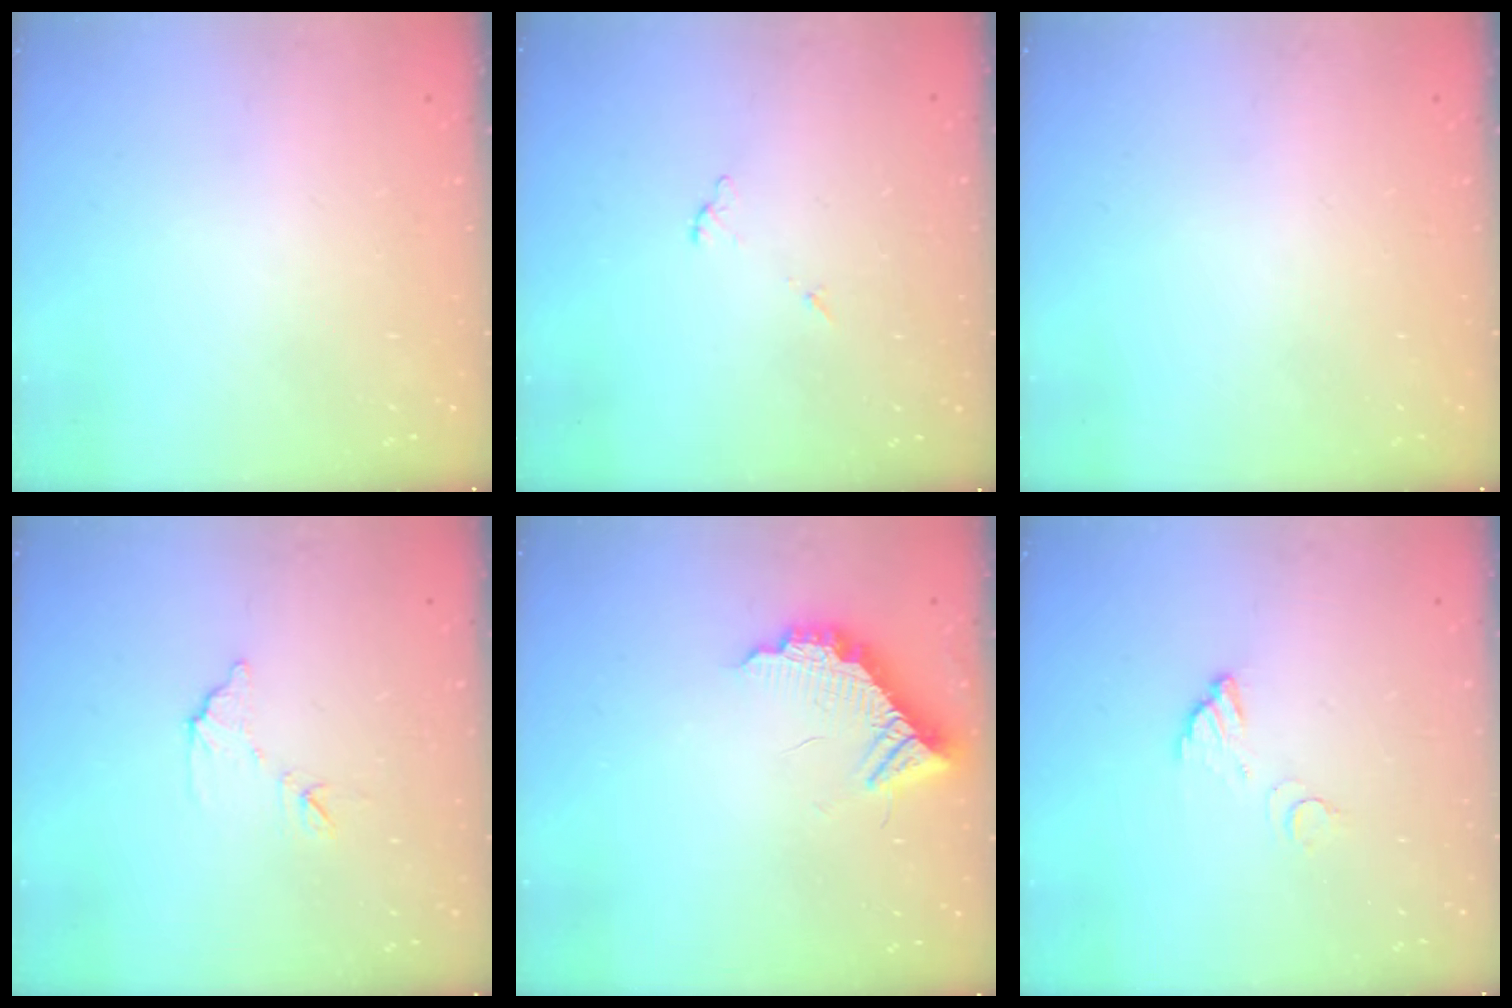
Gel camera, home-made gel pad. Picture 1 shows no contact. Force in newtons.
{"total": 5.6, "press": 5.6, "slide": 0.3}
{"total": 0.0}
{"total": 7.4, "press": 7.4, "slide": 0.2}
{"total": 12.0, "press": 12.0, "slide": 0.7}
{"total": 3.8, "press": 3.8, "slide": 0.2}